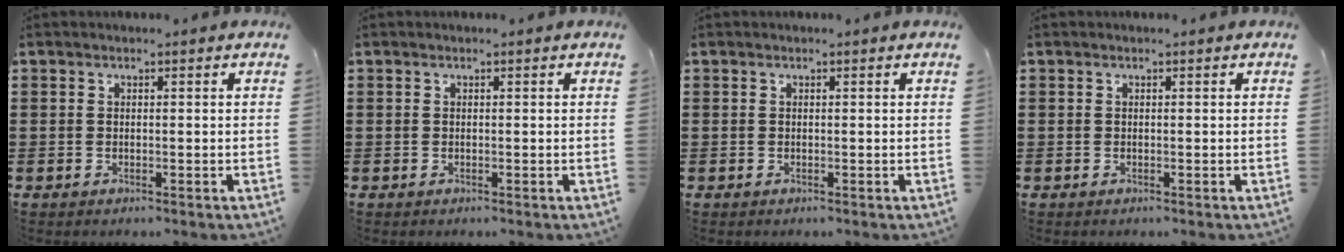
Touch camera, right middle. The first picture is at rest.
{"total": 0.0}
{"total": 0.0}
{"total": 0.0}